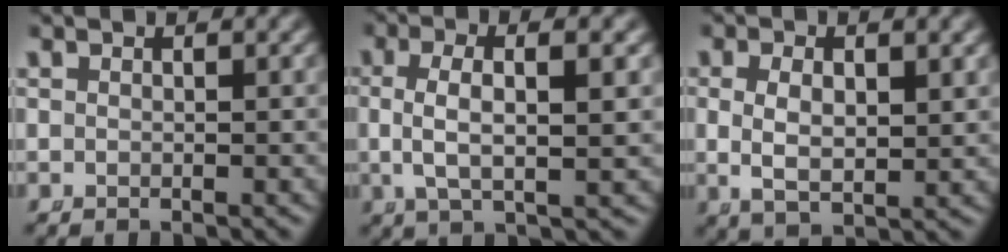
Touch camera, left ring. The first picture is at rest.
{"total": 4.8, "force": [0.9, 1.5, 4.5], "torque": [-0.092, -0.001, 0.023]}
{"total": 4.4, "force": [0.3, 2.6, 3.6], "torque": [-0.075, -0.014, 0.020]}